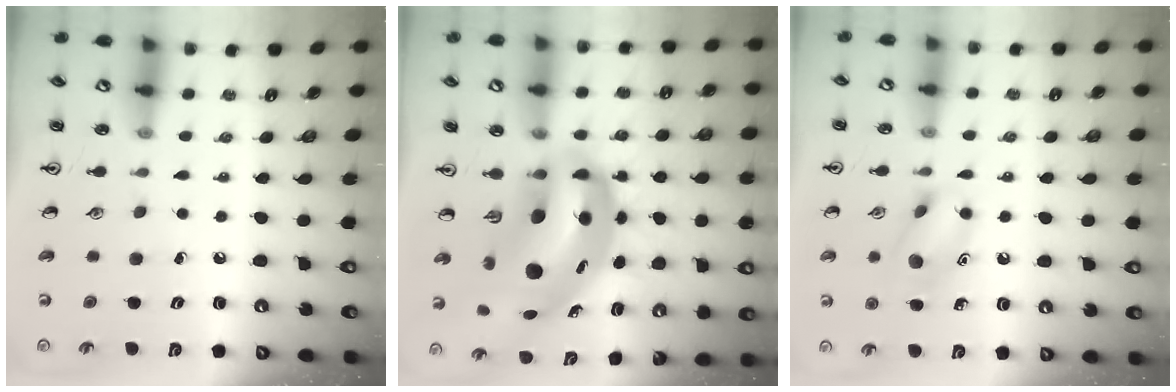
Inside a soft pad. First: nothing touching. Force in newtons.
{"total": 13.0, "press": 12.5, "slide": 3.5}
{"total": 10.5, "press": 10.5, "slide": 0.7}